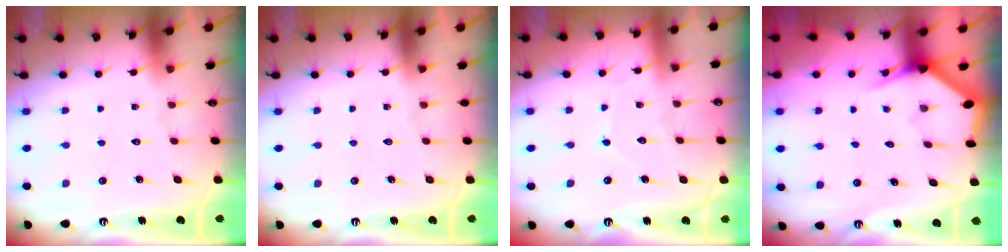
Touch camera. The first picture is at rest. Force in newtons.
{"total": 0.0}
{"total": 4.6, "press": 4.5, "slide": 0.5}
{"total": 3.0, "press": 3.0, "slide": 0.2}